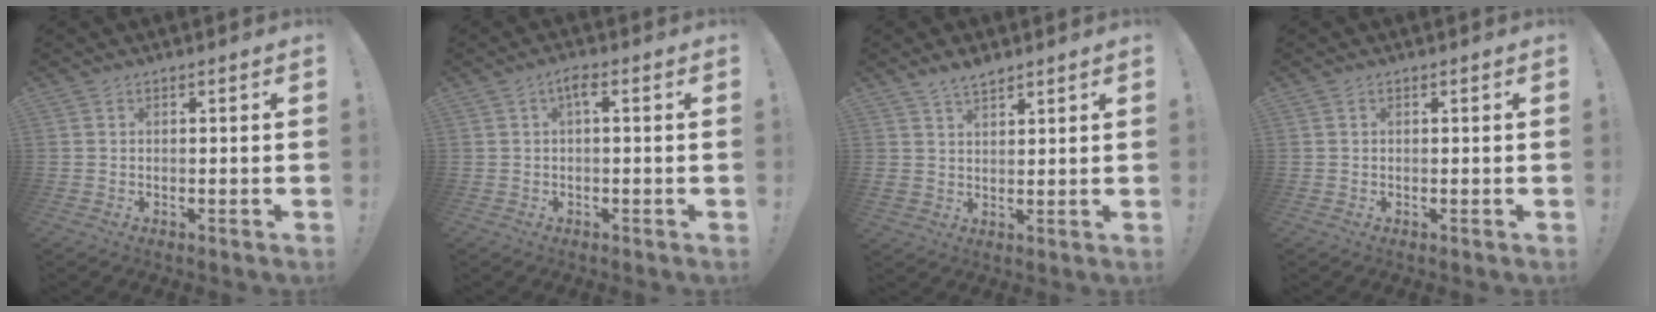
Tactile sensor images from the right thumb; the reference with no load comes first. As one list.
[{"total": 3.0, "force": [0.4, 0.6, 2.9], "torque": [-0.057, 0.007, 0.003]}, {"total": 5.5, "force": [4.3, 2.9, 1.9], "torque": [-0.033, -0.021, 0.080]}, {"total": 0.0}]